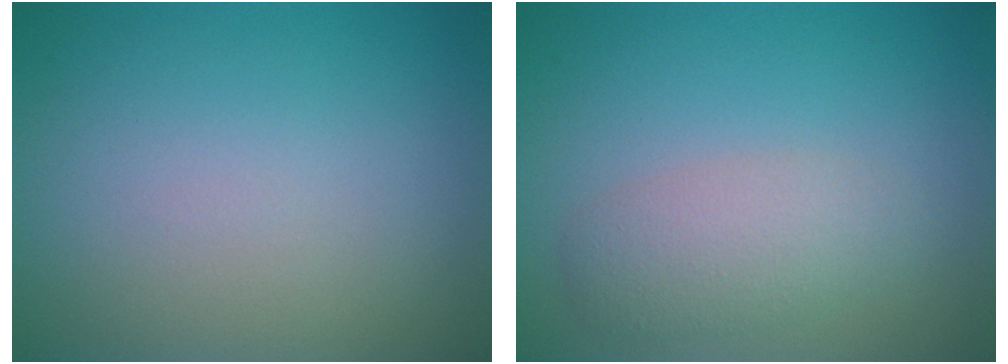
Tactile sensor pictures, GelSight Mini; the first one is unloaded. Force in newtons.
{"total": 2.9, "press": 2.9, "slide": 0.1}